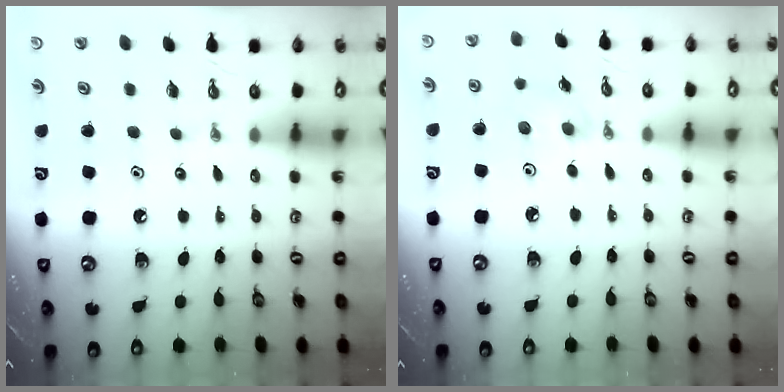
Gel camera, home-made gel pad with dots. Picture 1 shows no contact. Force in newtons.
{"total": 6.3, "press": 4.7, "slide": 4.3}